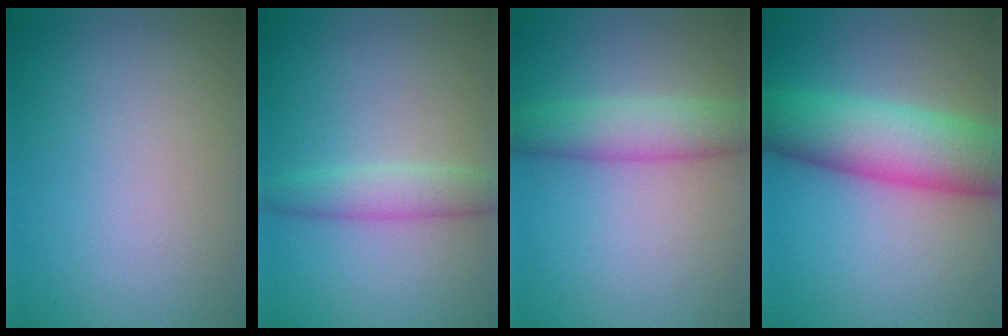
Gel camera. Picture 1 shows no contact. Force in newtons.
{"total": 2.8, "press": 2.8, "slide": 0.1}
{"total": 4.5, "press": 4.5, "slide": 0.1}
{"total": 9.3, "press": 9.3, "slide": 0.2}